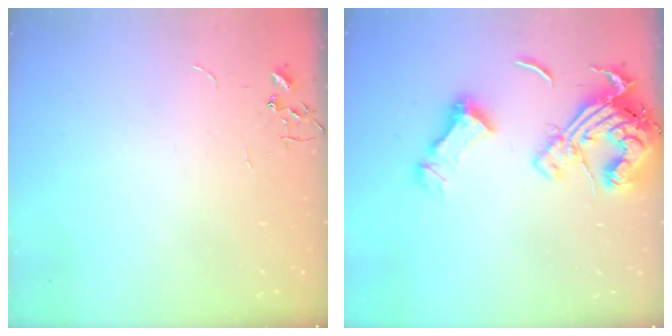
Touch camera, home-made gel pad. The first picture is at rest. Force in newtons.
{"total": 17.9, "press": 17.7, "slide": 2.2}